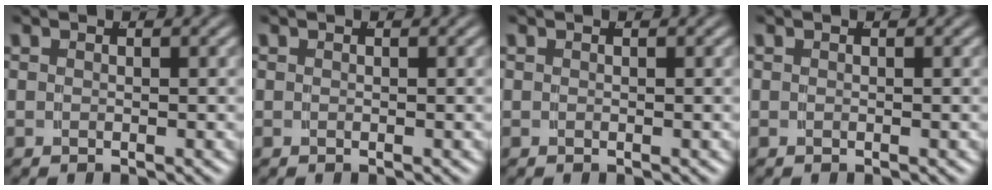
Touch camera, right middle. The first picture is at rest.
{"total": 0.0}
{"total": 0.0}
{"total": 0.0}